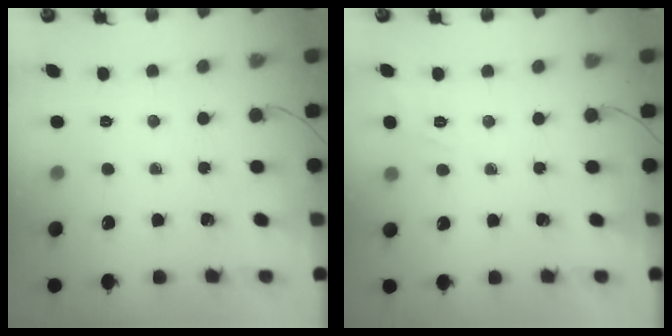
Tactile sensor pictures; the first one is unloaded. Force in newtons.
{"total": 2.7, "press": 2.0, "slide": 1.8}